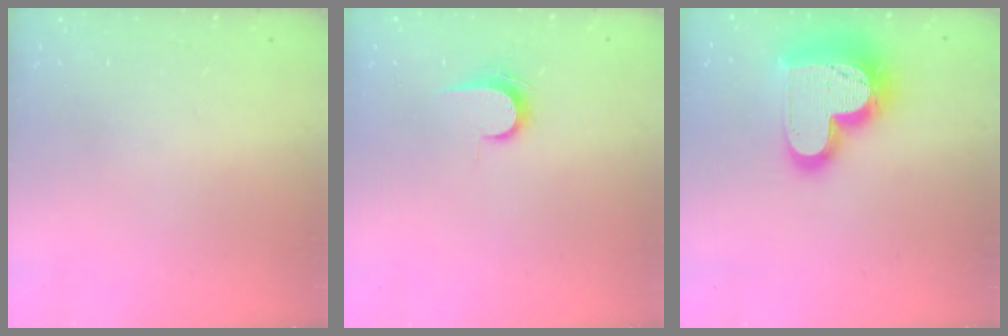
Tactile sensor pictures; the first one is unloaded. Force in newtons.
{"total": 7.0, "press": 7.0, "slide": 0.8}
{"total": 21.1, "press": 21.0, "slide": 1.7}